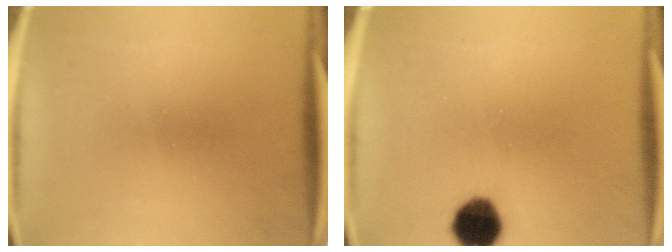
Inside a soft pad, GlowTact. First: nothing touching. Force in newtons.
{"total": 8.6}